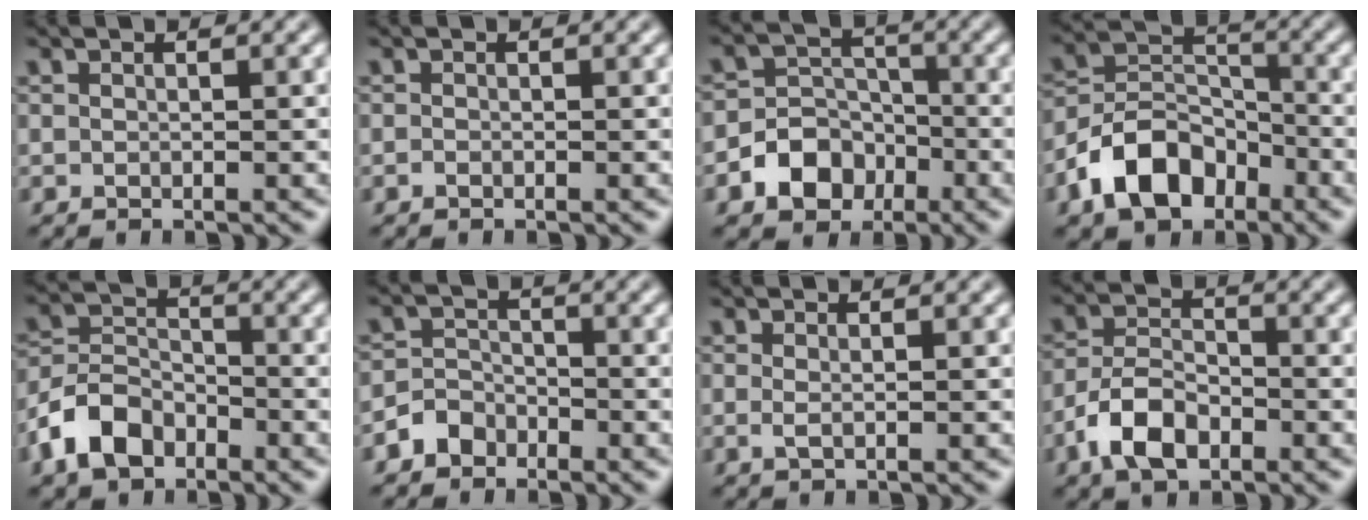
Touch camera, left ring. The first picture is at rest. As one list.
[{"total": 0.0}, {"total": 4.8, "force": [-2.3, 3.8, 1.8], "torque": [-0.010, 0.004, -0.051]}, {"total": 7.2, "force": [-4.1, 4.7, 3.6], "torque": [-0.060, 0.000, -0.087]}, {"total": 5.2, "force": [-3.2, 3.4, 2.5], "torque": [-0.051, 0.002, -0.070]}, {"total": 2.3, "force": [-1.6, 1.6, 0.4], "torque": [0.002, 0.012, -0.035]}, {"total": 0.8, "force": [0.0, 0.2, 0.8], "torque": [-0.017, -0.003, 0.000]}, {"total": 5.0, "force": [-2.7, 2.8, 3.2], "torque": [-0.060, 0.001, -0.058]}]